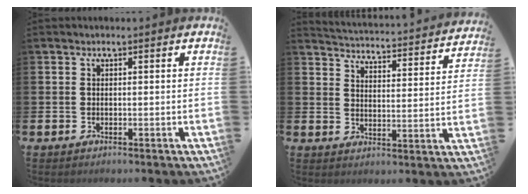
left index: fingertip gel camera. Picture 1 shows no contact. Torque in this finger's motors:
{"motor_torque": [0.48, -0.59, -0.01, 0.00]}